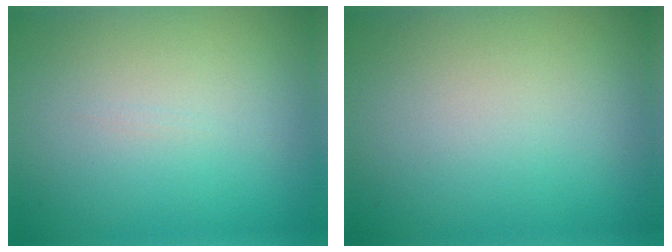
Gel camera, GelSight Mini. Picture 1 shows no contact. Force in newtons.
{"total": 0.0}